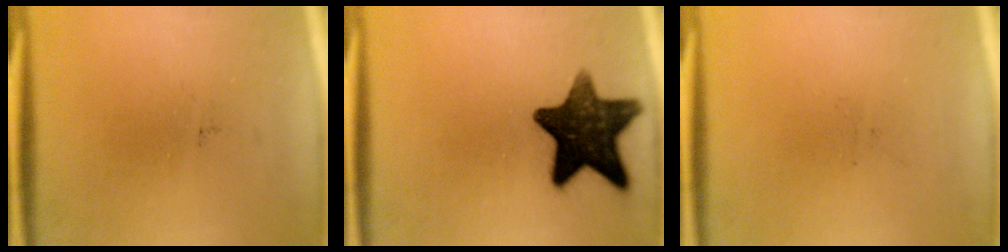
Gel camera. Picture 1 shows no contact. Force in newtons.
{"total": 13.9}
{"total": 0.0}